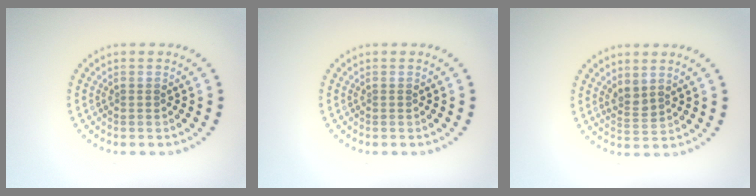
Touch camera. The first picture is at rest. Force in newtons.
{"total": 0.0}
{"total": 1.6, "press": 1.3, "slide": 0.9}